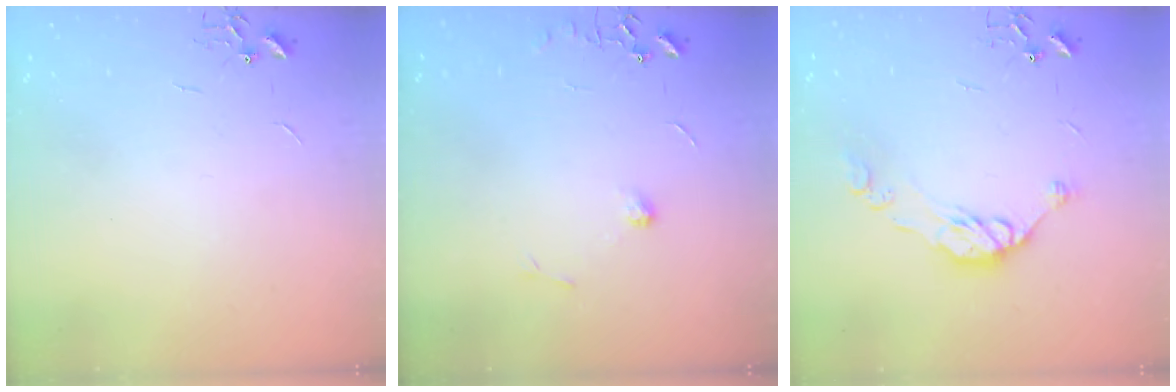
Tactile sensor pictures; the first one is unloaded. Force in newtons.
{"total": 6.8, "press": 6.8, "slide": 0.9}
{"total": 10.5, "press": 10.5, "slide": 0.3}